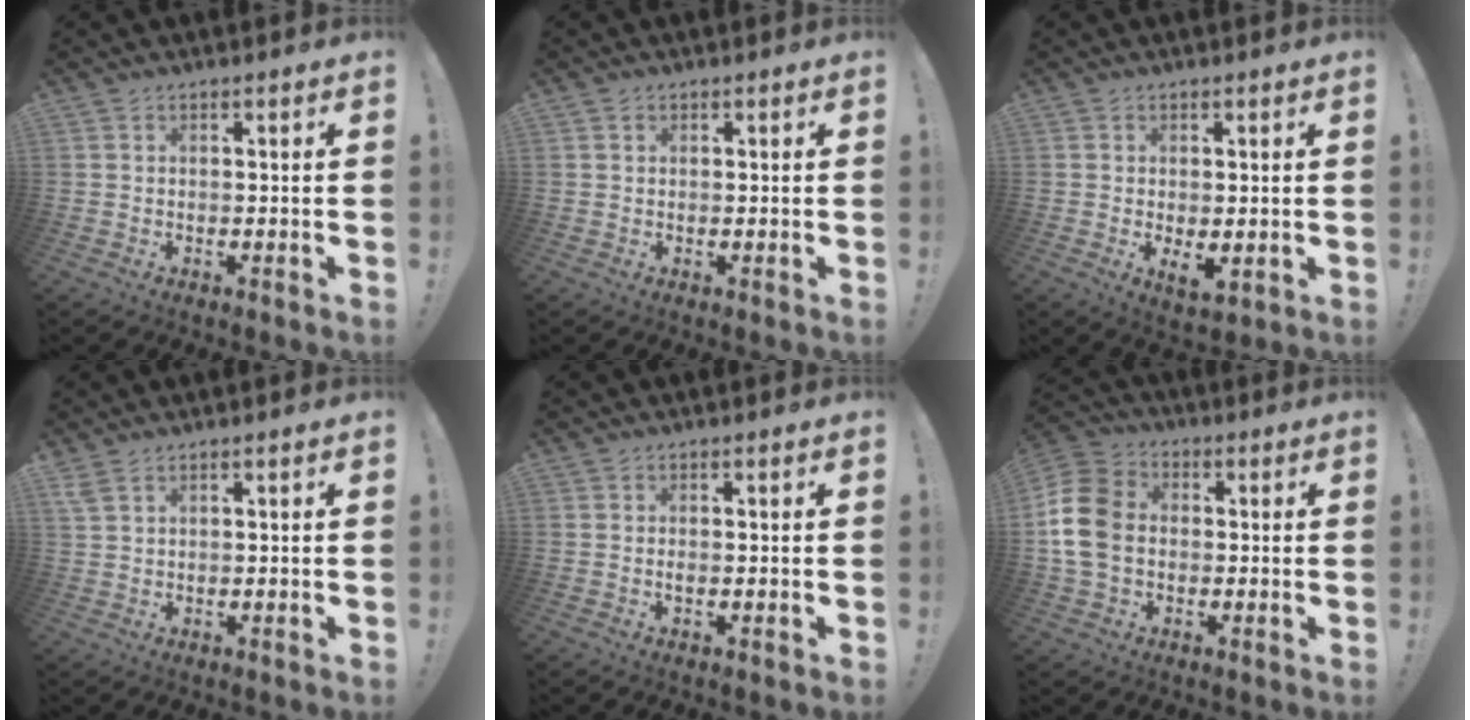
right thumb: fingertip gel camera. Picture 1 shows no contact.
{"total": 0.8, "force": [0.4, 0.7, 0.1], "torque": [0.003, 0.000, 0.007]}
{"total": 4.1, "force": [0.2, 2.2, 3.4], "torque": [-0.040, -0.009, 0.005]}
{"total": 2.6, "force": [1.6, 1.0, 1.8], "torque": [-0.042, -0.003, 0.033]}
{"total": 0.6, "force": [-0.3, 0.2, 0.5], "torque": [-0.004, -0.003, -0.007]}
{"total": 13.6, "force": [-0.2, 10.6, 8.5], "torque": [-0.168, 0.019, -0.001]}